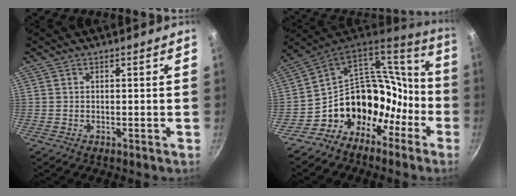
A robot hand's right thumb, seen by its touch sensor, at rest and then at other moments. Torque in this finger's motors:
{"motor_torque": [0.62, 0.40, 1.53, -1.24, 0.12]}